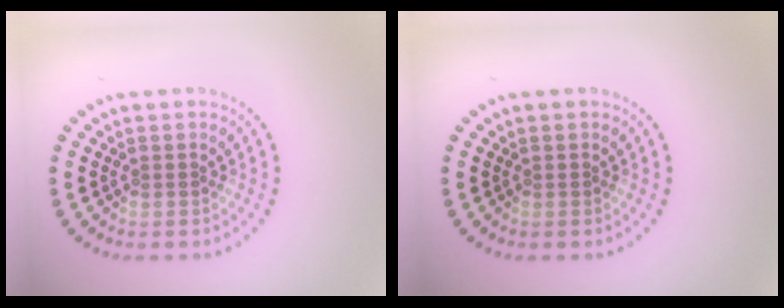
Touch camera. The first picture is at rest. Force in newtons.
{"total": 0.0}